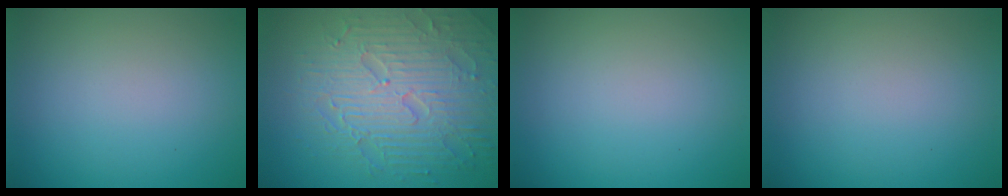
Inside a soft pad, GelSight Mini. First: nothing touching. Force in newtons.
{"total": 8.4, "press": 6.1, "slide": 5.8}
{"total": 0.0}
{"total": 0.0}